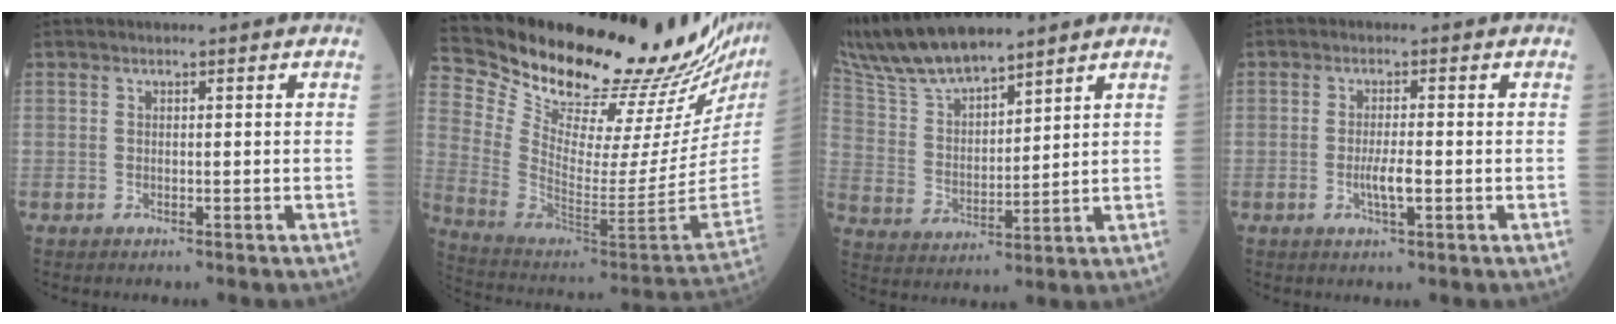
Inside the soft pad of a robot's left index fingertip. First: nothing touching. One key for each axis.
{"total": 31.2, "fx": 27.7, "fy": 1.3, "fz": 14.4, "tx": -0.239, "ty": -0.134, "tz": 0.396}
{"total": 13.6, "fx": 12.2, "fy": 2.2, "fz": 5.7, "tx": -0.129, "ty": 0.012, "tz": 0.243}
{"total": 2.9, "fx": -0.8, "fy": 0.4, "fz": 2.7, "tx": -0.057, "ty": -0.002, "tz": -0.014}